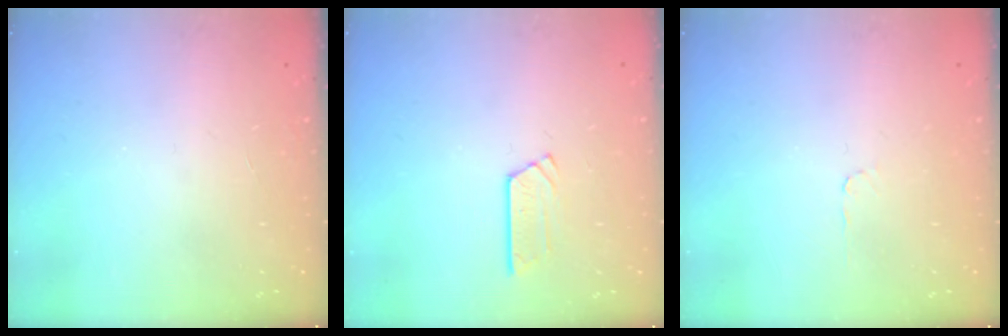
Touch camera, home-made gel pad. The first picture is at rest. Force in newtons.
{"total": 4.3, "press": 4.2, "slide": 0.4}
{"total": 2.8, "press": 2.8, "slide": 0.4}